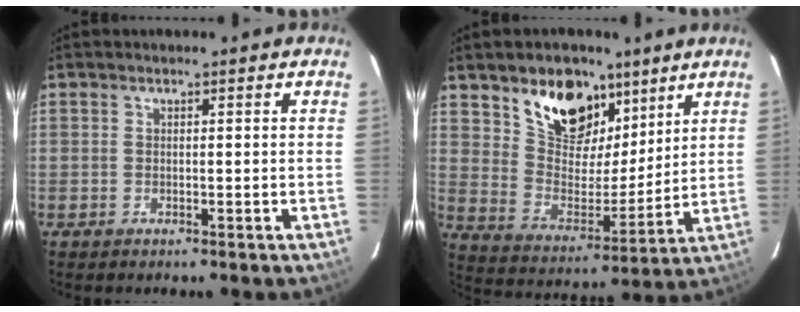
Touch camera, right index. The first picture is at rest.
{"total": 15.4, "force": [9.5, 9.1, 7.9], "torque": [-0.146, 0.007, 0.175]}